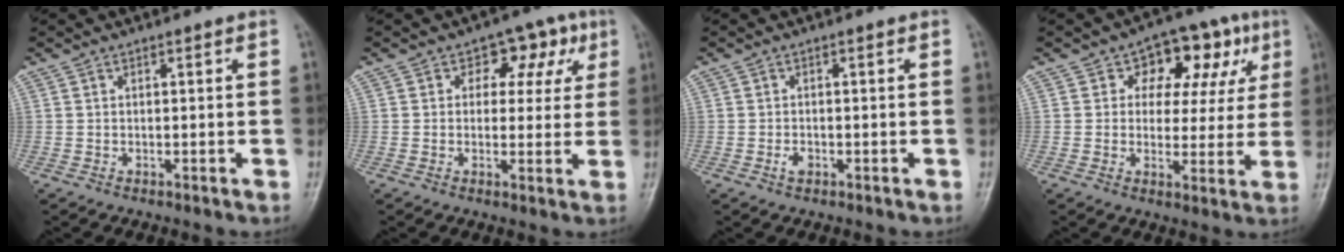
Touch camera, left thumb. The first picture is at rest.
{"total": 7.6, "force": [2.7, 5.5, 4.5], "torque": [-0.004, 0.000, 0.026]}
{"total": 1.5, "force": [-0.6, 1.0, 1.0], "torque": [-0.017, 0.002, -0.013]}
{"total": 12.3, "force": [4.6, 8.3, 7.8], "torque": [-0.041, 0.004, 0.057]}